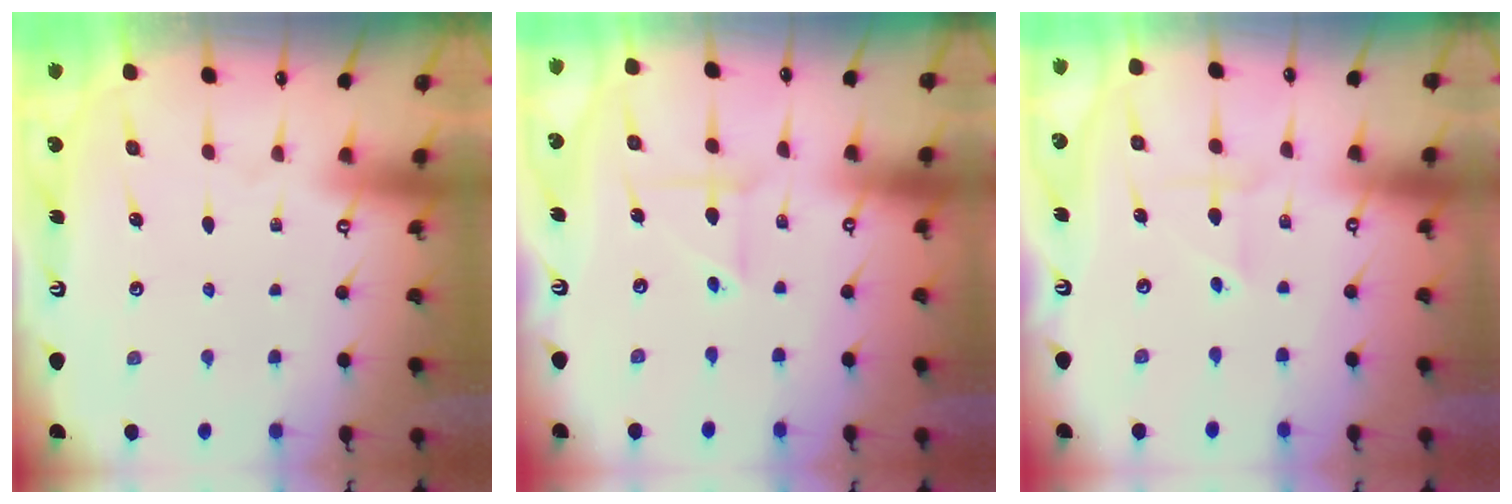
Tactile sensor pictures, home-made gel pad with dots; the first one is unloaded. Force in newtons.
{"total": 2.9, "press": 2.9, "slide": 0.2}
{"total": 2.2, "press": 2.2, "slide": 0.1}